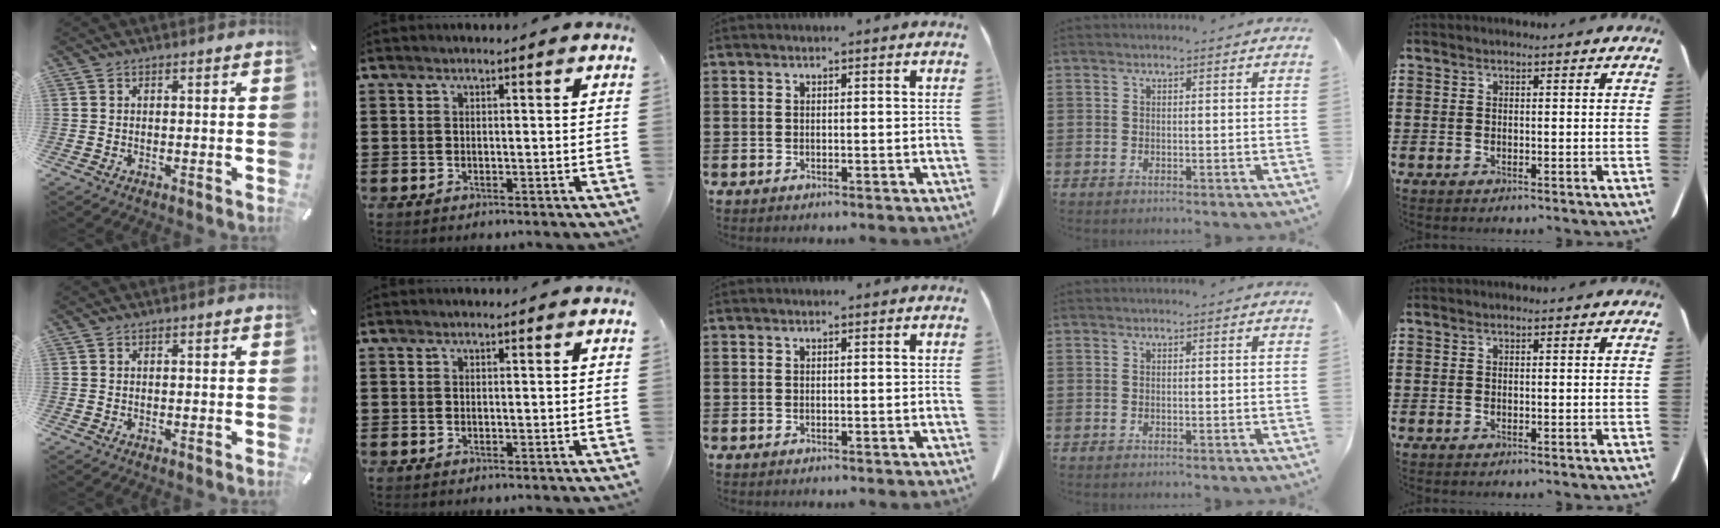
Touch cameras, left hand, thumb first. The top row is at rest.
{}